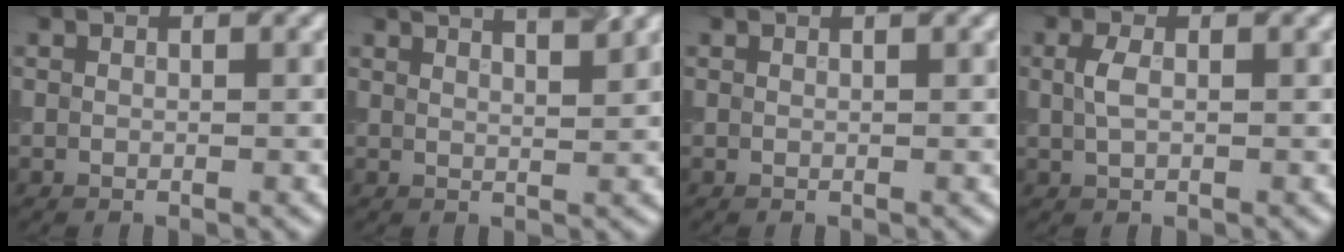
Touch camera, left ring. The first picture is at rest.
{"total": 5.7, "force": [4.1, 1.9, 3.4], "torque": [-0.020, 0.040, 0.020]}
{"total": 0.6, "force": [0.5, 0.1, 0.3], "torque": [-0.003, -0.003, 0.001]}
{"total": 1.7, "force": [0.1, 0.9, 1.5], "torque": [-0.038, 0.002, 0.003]}